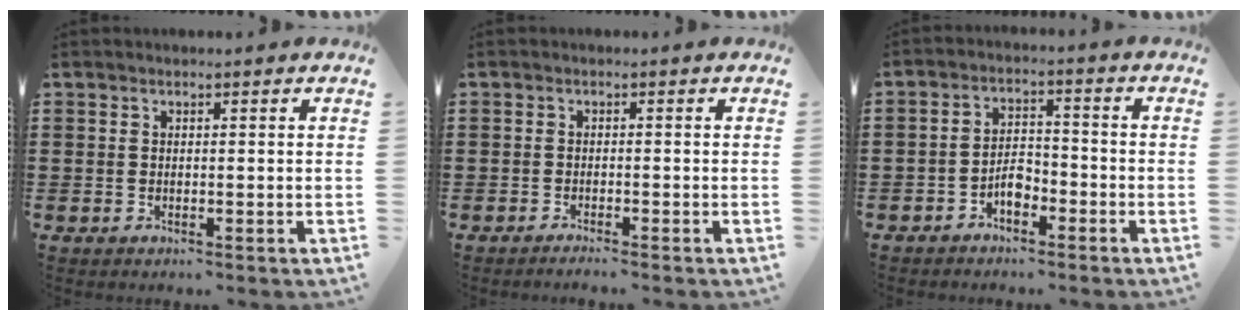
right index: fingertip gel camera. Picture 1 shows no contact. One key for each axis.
{"total": 1.1, "fx": -1.0, "fy": -0.2, "fz": 0.2, "tx": -0.004, "ty": 0.001, "tz": -0.021}
{"total": 3.9, "fx": -2.4, "fy": 1.7, "fz": 2.6, "tx": -0.055, "ty": 0.002, "tz": -0.047}